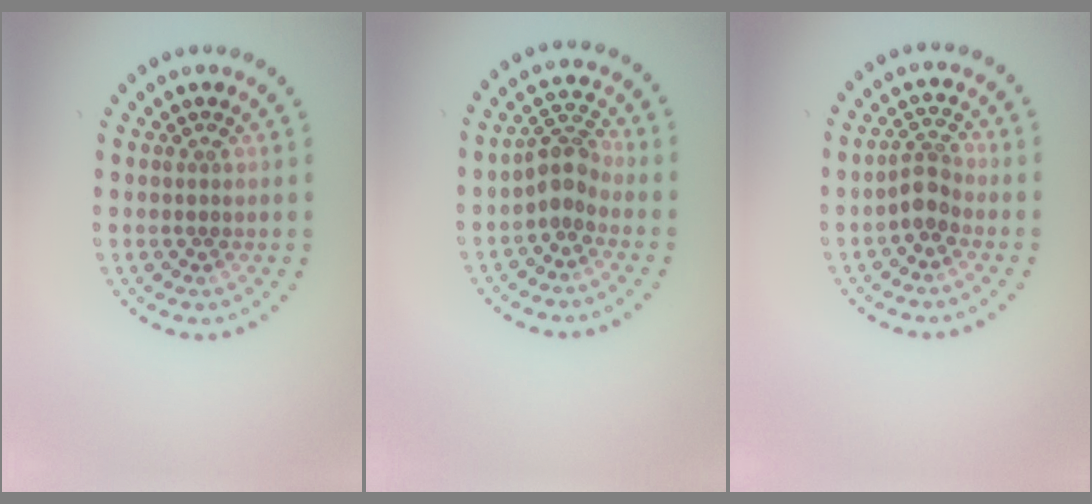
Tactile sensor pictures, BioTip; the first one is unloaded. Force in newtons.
{"total": 2.6, "press": 2.0, "slide": 1.6}
{"total": 2.1, "press": 1.7, "slide": 1.3}